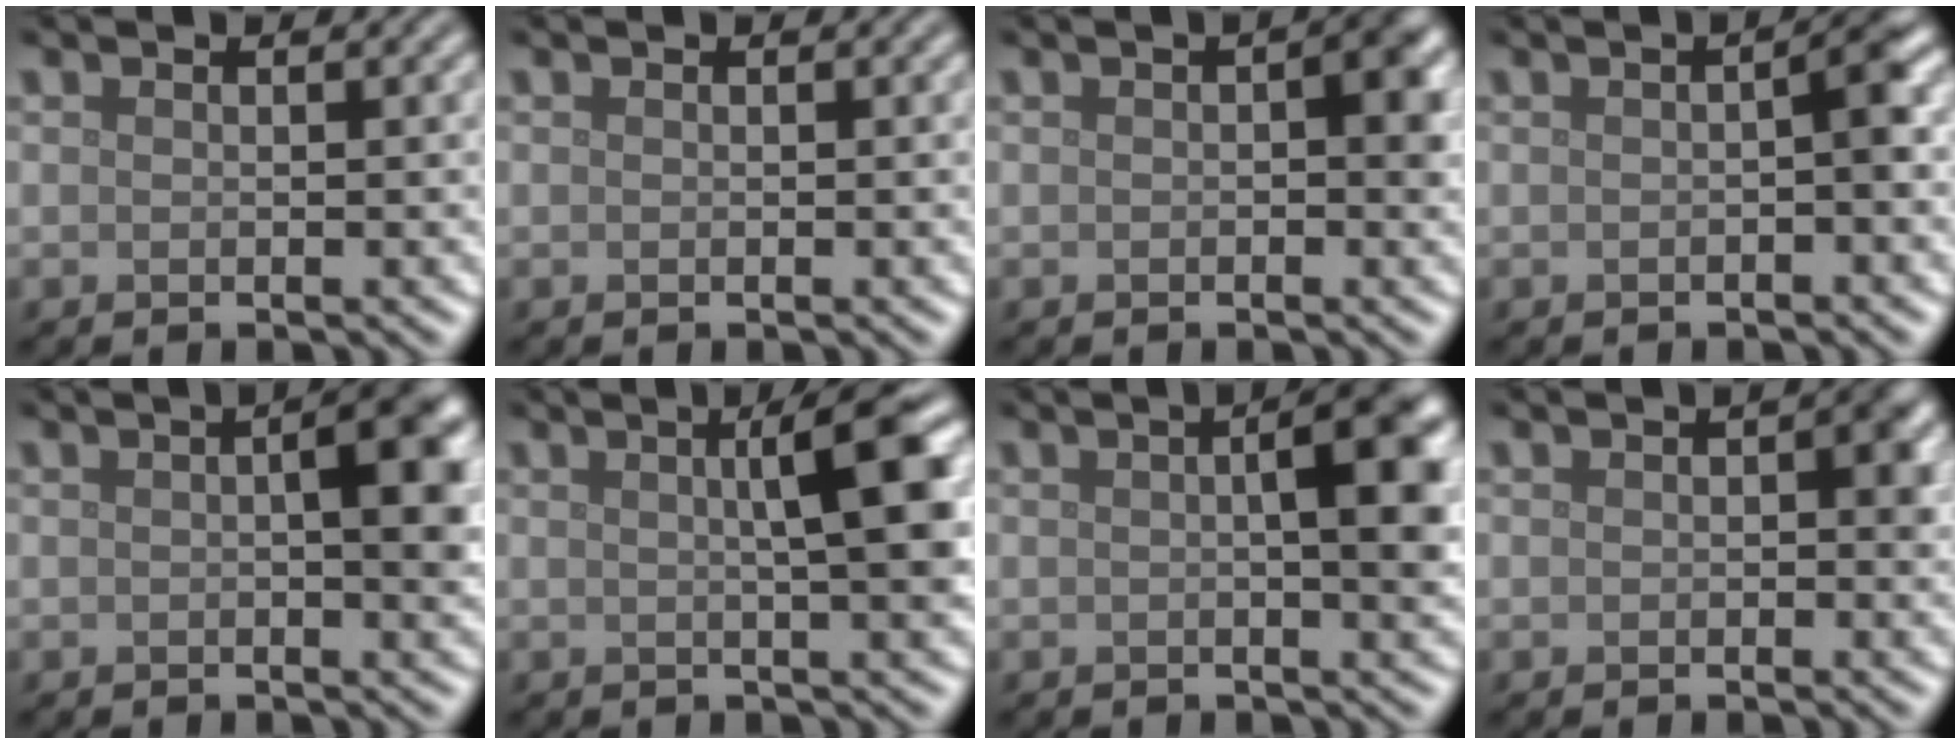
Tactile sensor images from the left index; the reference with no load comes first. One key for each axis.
{"total": 0.0}
{"total": 2.7, "fx": 0.4, "fy": 1.1, "fz": 2.4, "tx": -0.024, "ty": 0.006, "tz": 0.003}
{"total": 2.0, "fx": -0.1, "fy": 0.2, "fz": 2.0, "tx": -0.030, "ty": 0.010, "tz": -0.003}
{"total": 4.3, "fx": 0.6, "fy": 0.9, "fz": 4.2, "tx": -0.053, "ty": 0.010, "tz": 0.005}
{"total": 5.7, "fx": 1.2, "fy": 1.0, "fz": 5.5, "tx": -0.063, "ty": 0.013, "tz": 0.014}
{"total": 5.3, "fx": 0.9, "fy": 1.1, "fz": 5.1, "tx": -0.061, "ty": 0.013, "tz": 0.010}
{"total": 2.1, "fx": 0.3, "fy": 0.9, "fz": 1.8, "tx": -0.017, "ty": 0.003, "tz": 0.002}